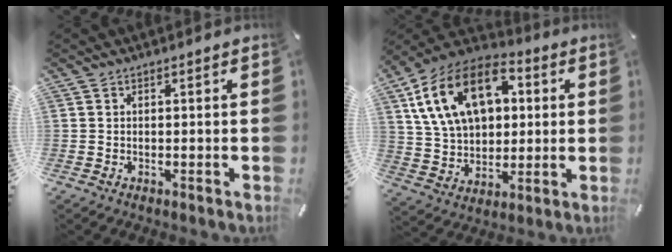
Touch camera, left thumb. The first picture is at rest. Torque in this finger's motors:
{"motor_torque": [2.53, 2.48, 1.71, -1.06, 0.63]}